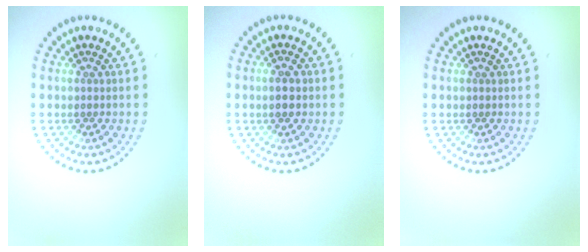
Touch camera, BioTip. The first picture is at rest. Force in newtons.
{"total": 1.7, "press": 1.7, "slide": 0.5}
{"total": 0.0}